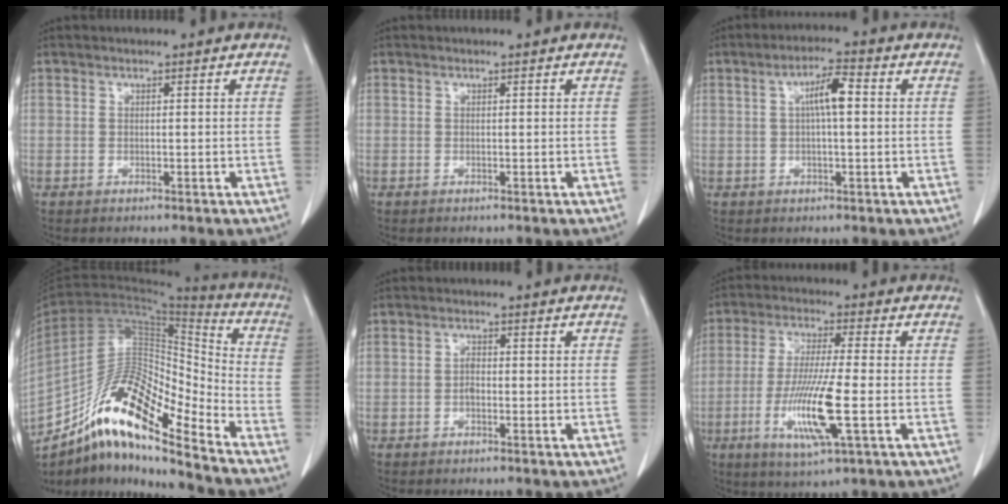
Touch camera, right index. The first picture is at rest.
{"total": 0.0}
{"total": 5.4, "force": [1.0, 1.0, 5.3], "torque": [-0.092, 0.015, 0.014]}
{"total": 17.5, "force": [-12.7, 3.5, 11.6], "torque": [-0.204, 0.029, -0.224]}
{"total": 1.4, "force": [-0.4, 0.8, 1.1], "torque": [-0.017, 0.004, -0.009]}
{"total": 11.7, "force": [-3.2, 0.6, 11.3], "torque": [-0.223, -0.020, -0.062]}